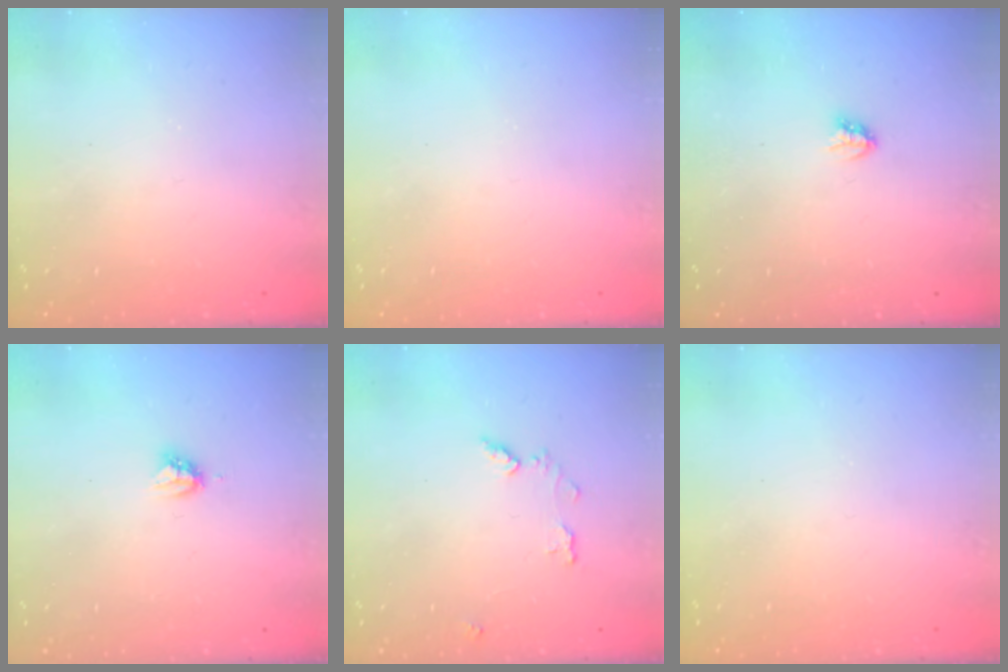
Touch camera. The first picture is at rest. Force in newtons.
{"total": 0.6, "press": 0.4, "slide": 0.4}
{"total": 2.9, "press": 2.9, "slide": 0.3}
{"total": 3.9, "press": 3.8, "slide": 0.6}
{"total": 5.4, "press": 5.4, "slide": 0.5}
{"total": 0.0}